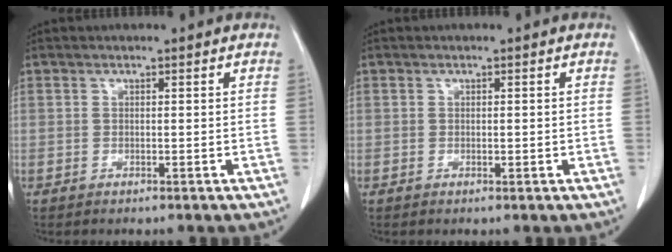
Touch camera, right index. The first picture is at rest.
{"total": 0.6, "force": [-0.1, 0.3, 0.6], "torque": [-0.008, -0.001, 0.001]}